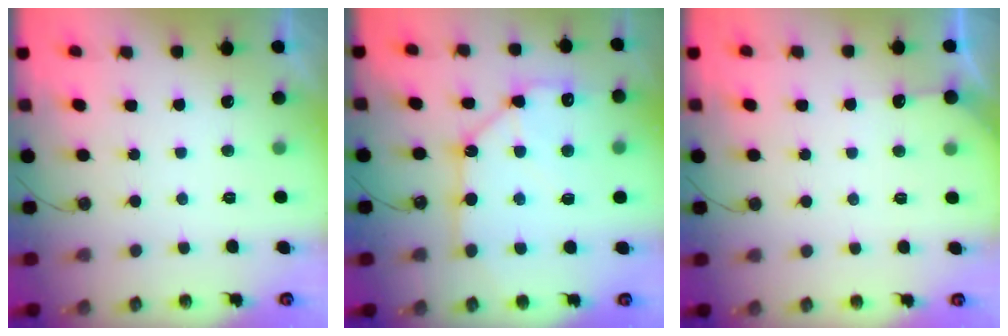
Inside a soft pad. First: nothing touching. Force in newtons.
{"total": 13.5, "press": 13.5, "slide": 1.3}
{"total": 3.4, "press": 3.4, "slide": 0.3}